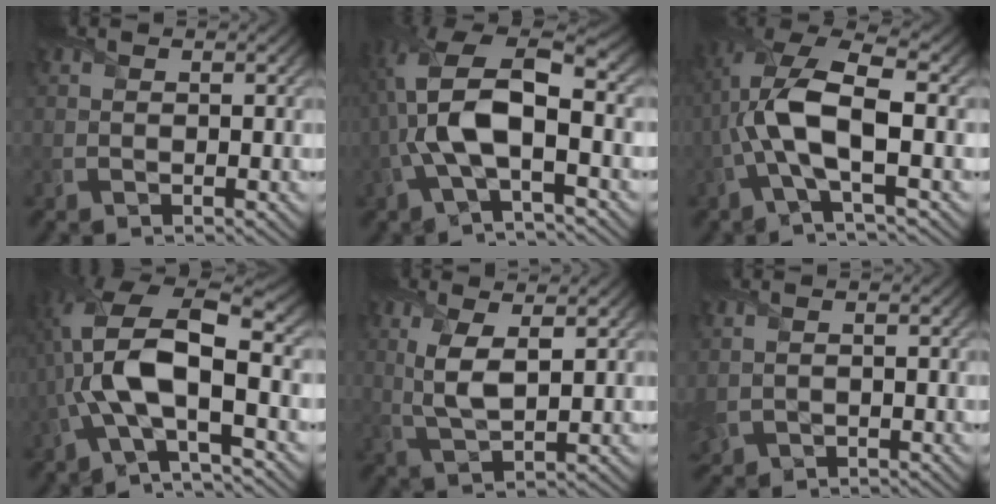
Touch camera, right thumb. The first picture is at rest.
{"total": 12.1, "force": [-1.2, 5.1, 10.9], "torque": [-0.249, 0.007, -0.027]}
{"total": 10.5, "force": [-1.0, 3.7, 9.8], "torque": [-0.217, 0.018, -0.027]}
{"total": 13.2, "force": [-1.7, 5.2, 12.1], "torque": [-0.272, 0.005, -0.039]}
{"total": 5.5, "force": [1.6, 2.0, 4.8], "torque": [-0.114, -0.004, 0.037]}
{"total": 1.9, "force": [-0.1, 1.4, 1.3], "torque": [-0.041, -0.005, 0.002]}